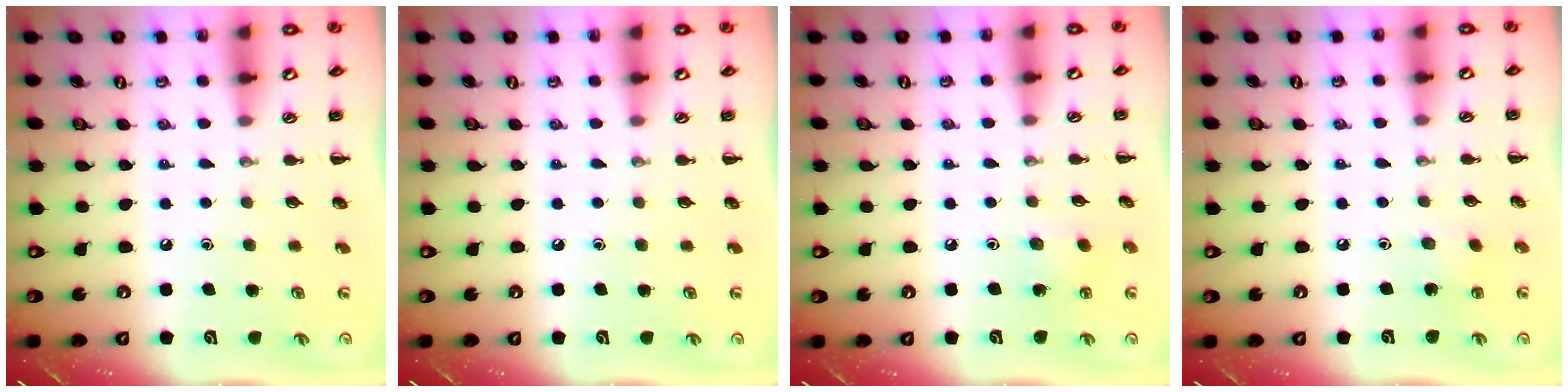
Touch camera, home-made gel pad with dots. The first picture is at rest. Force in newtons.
{"total": 0.0}
{"total": 3.2, "press": 3.0, "slide": 0.9}
{"total": 2.4, "press": 2.4, "slide": 0.4}